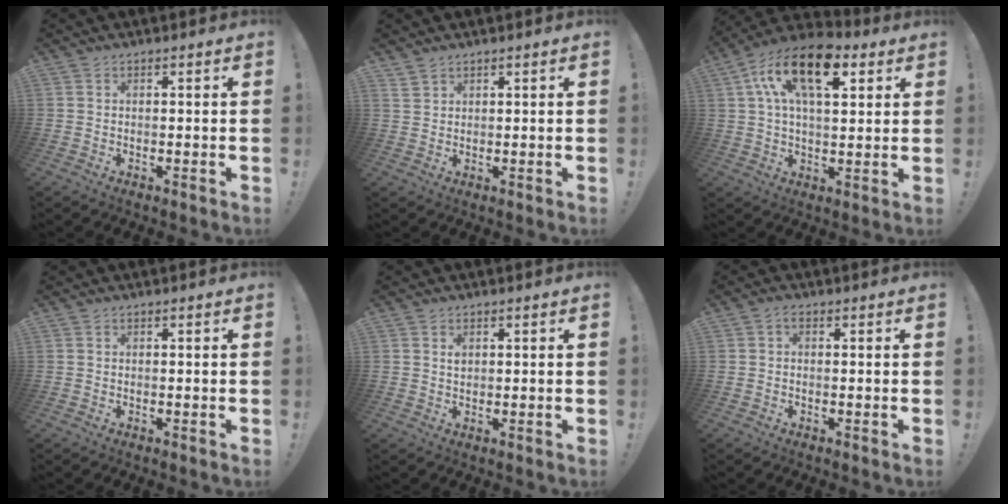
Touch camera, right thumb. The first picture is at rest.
{"total": 2.2, "force": [2.0, 0.8, 0.4], "torque": [-0.005, -0.015, 0.040]}
{"total": 16.8, "force": [7.0, 8.5, 12.6], "torque": [-0.207, -0.006, 0.124]}
{"total": 0.0}
{"total": 1.2, "force": [0.7, 0.8, 0.6], "torque": [-0.003, -0.003, 0.012]}
{"total": 1.0, "force": [0.0, 0.5, 0.9], "torque": [-0.019, 0.003, -0.001]}